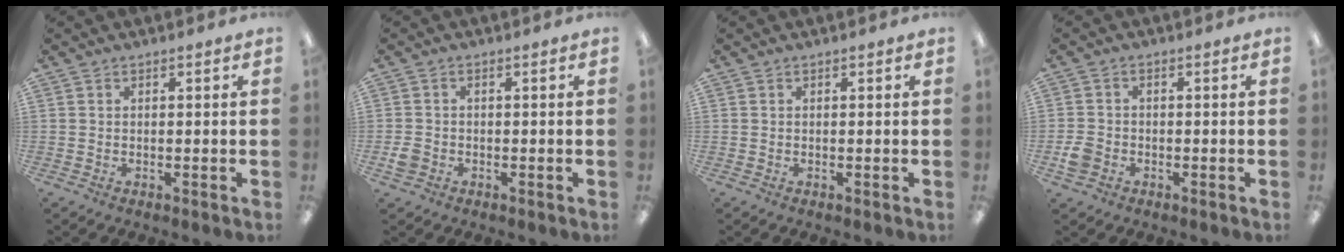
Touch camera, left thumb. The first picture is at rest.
{"total": 2.5, "force": [-1.3, 1.9, 1.0], "torque": [-0.014, 0.004, -0.023]}
{"total": 0.0}
{"total": 3.4, "force": [-1.8, 2.6, 1.3], "torque": [-0.025, 0.005, -0.034]}